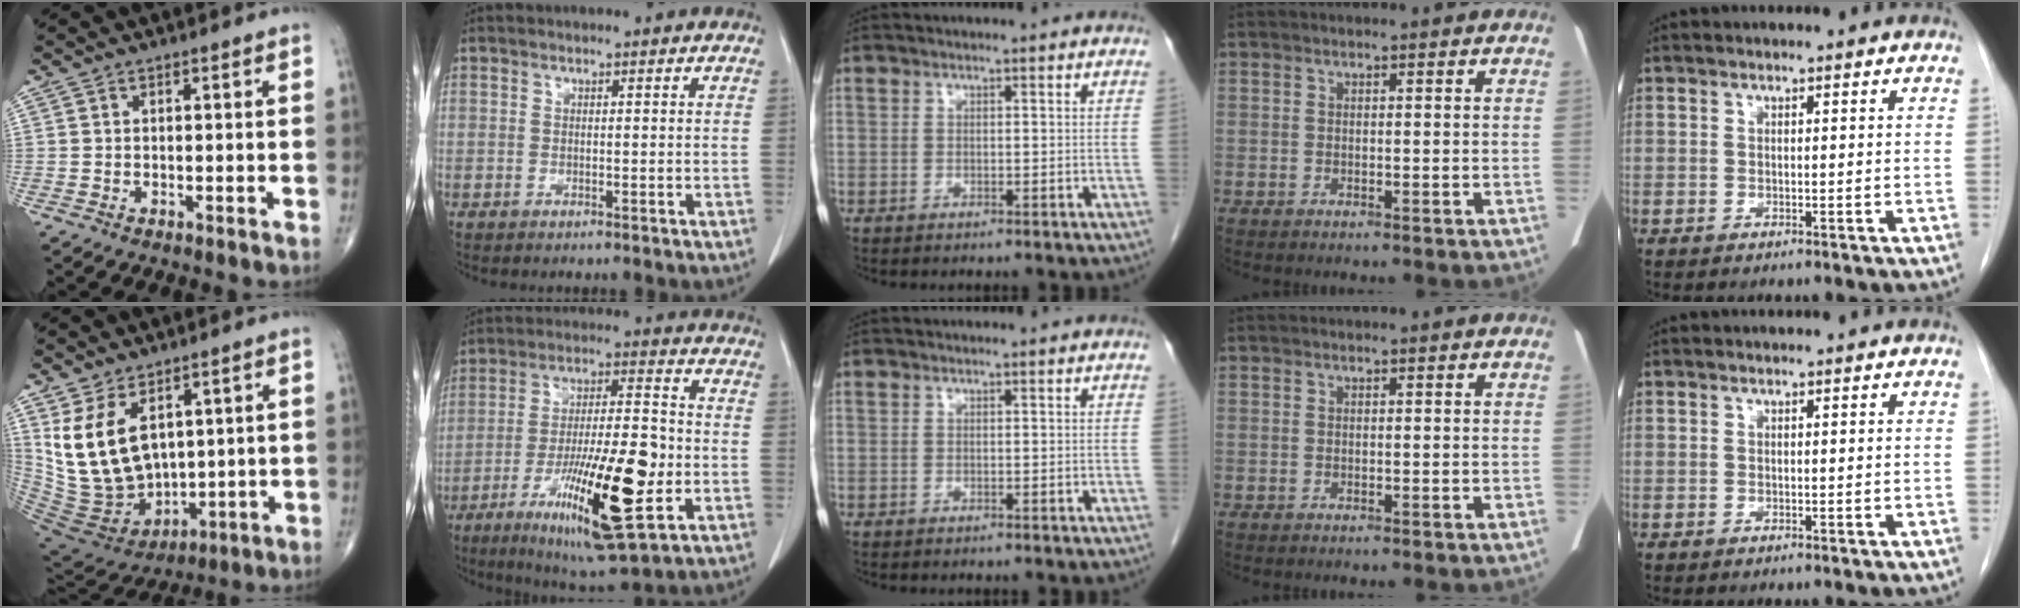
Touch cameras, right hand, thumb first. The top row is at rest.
{"thumb": {"total": 14.6, "force": [4.6, 9.5, 10.1], "torque": [-0.165, -0.026, 0.123]}, "index": {"total": 19.2, "force": [-6.0, 3.2, 17.9], "torque": [-0.321, -0.018, -0.091]}}